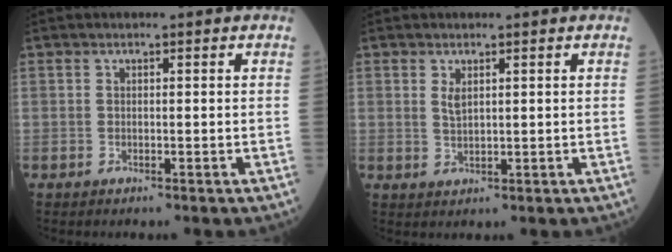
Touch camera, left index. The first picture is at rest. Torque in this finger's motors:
{"motor_torque": [0.73, -0.77, 0.18, 0.04]}